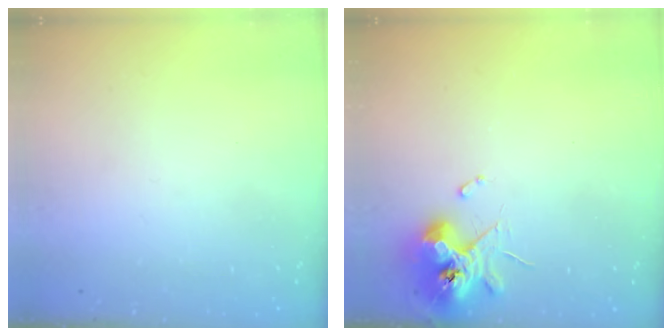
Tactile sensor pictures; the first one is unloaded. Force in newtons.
{"total": 11.2, "press": 11.1, "slide": 1.4}